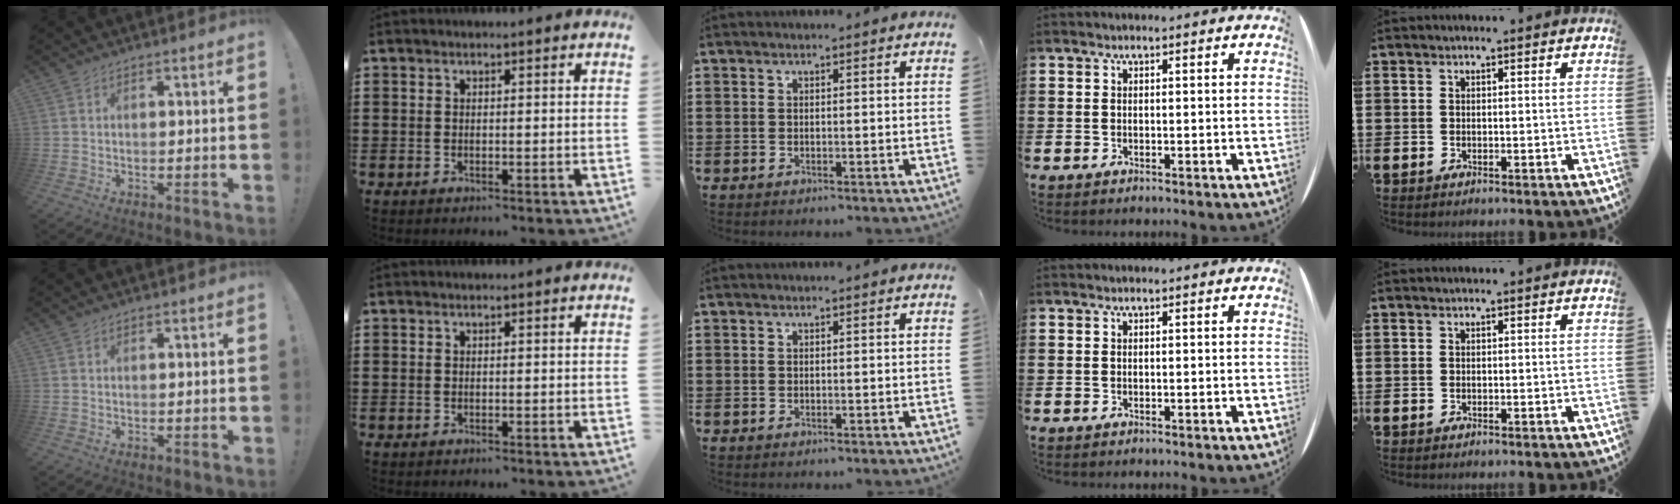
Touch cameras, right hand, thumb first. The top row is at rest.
{}